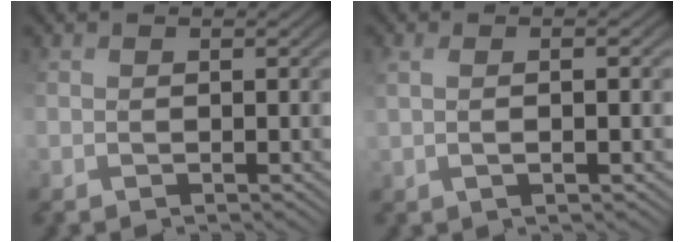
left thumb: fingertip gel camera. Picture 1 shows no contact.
{"total": 1.8, "force": [0.7, 0.3, 1.6], "torque": [-0.026, 0.013, 0.013]}